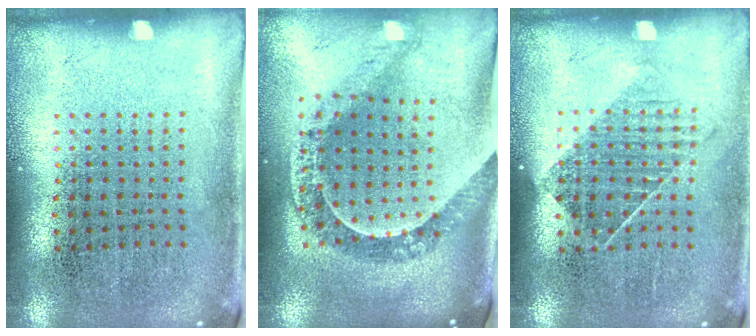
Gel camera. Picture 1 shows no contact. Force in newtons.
{"total": 1.2, "press": 1.2, "slide": 0.4}
{"total": 1.1, "press": 0.9, "slide": 0.6}